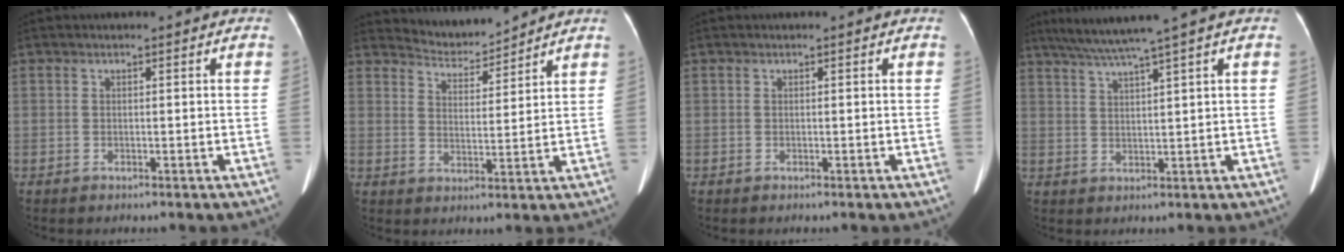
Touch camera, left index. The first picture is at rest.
{"total": 5.5, "force": [5.5, 0.1, -0.4], "torque": [-0.002, 0.001, 0.098]}
{"total": 0.0}
{"total": 7.0, "force": [5.3, -1.7, 4.3], "torque": [-0.073, 0.015, 0.093]}